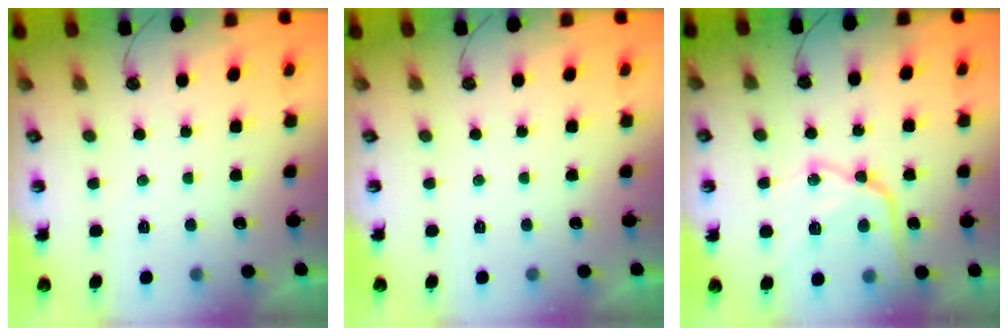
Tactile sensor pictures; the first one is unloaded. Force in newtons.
{"total": 0.0}
{"total": 18.3, "press": 18.3, "slide": 1.3}